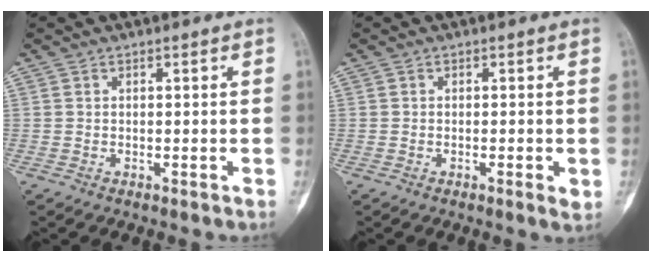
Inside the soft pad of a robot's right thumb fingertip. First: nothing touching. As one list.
[{"total": 1.5, "force": [-0.4, 0.4, 1.4], "torque": [-0.024, -0.004, -0.006]}]